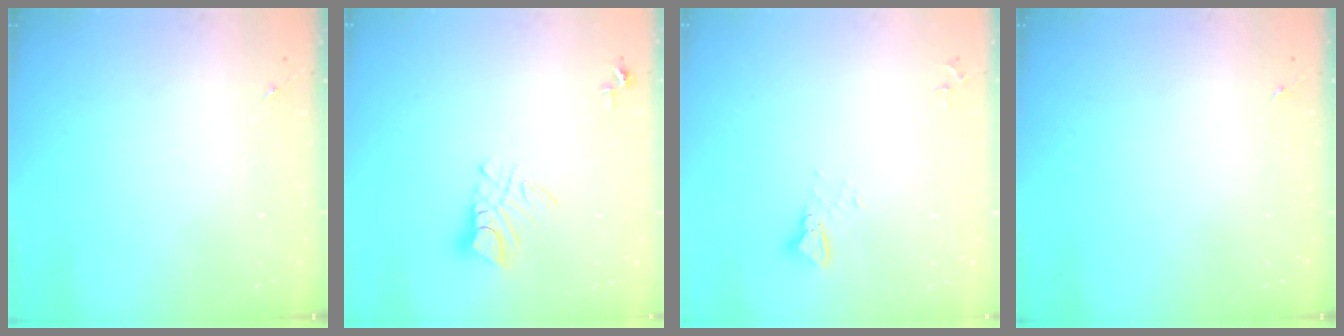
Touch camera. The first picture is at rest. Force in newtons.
{"total": 8.0, "press": 8.0, "slide": 0.7}
{"total": 3.7, "press": 3.7, "slide": 0.3}
{"total": 0.0}